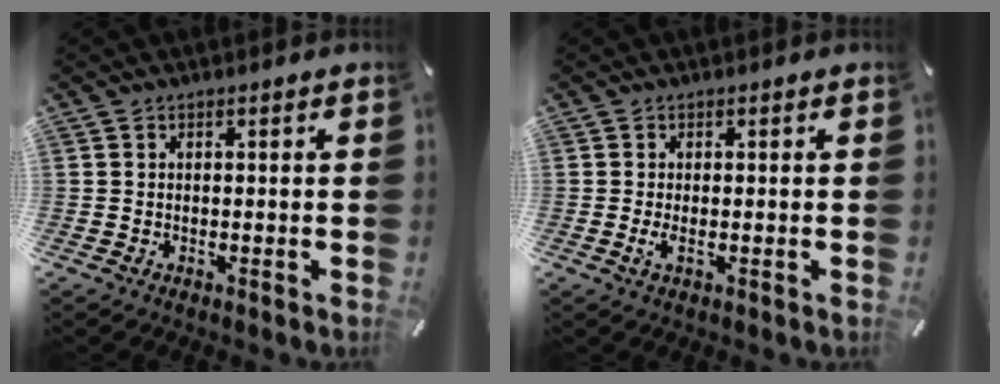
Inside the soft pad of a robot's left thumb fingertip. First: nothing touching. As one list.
[{"total": 2.1, "force": [-0.1, 0.6, 2.0], "torque": [-0.043, -0.006, -0.005]}]